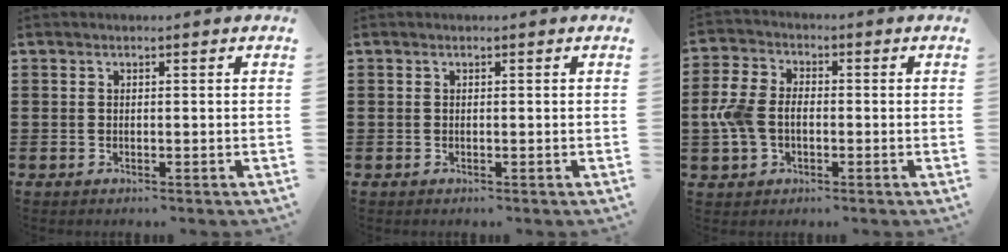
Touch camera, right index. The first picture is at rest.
{"total": 0.0}
{"total": 6.0, "force": [-0.9, 4.1, 4.2], "torque": [-0.117, 0.000, -0.026]}